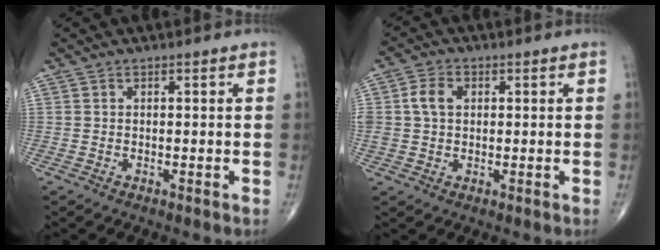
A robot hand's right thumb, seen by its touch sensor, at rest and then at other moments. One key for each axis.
{"total": 5.1, "fx": 1.0, "fy": 3.7, "fz": 3.3, "tx": -0.065, "ty": 0.007, "tz": 0.019}